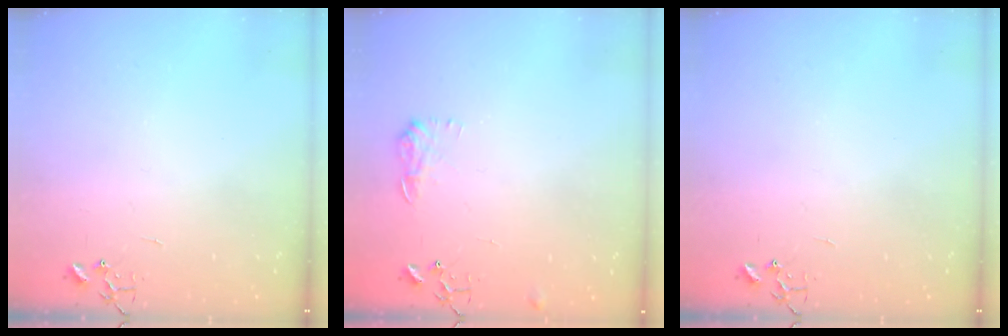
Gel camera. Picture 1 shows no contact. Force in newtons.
{"total": 7.6, "press": 7.6, "slide": 0.3}
{"total": 0.0}